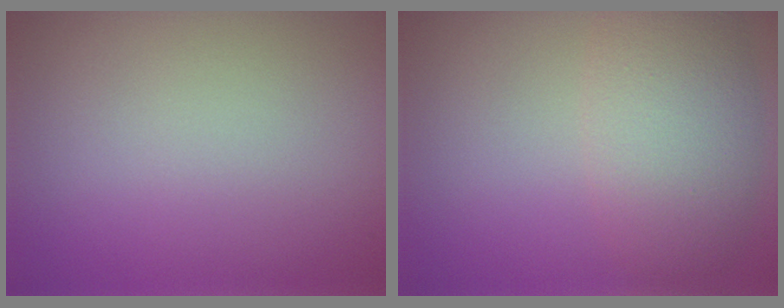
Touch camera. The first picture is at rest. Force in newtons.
{"total": 5.7, "press": 5.7, "slide": 0.2}